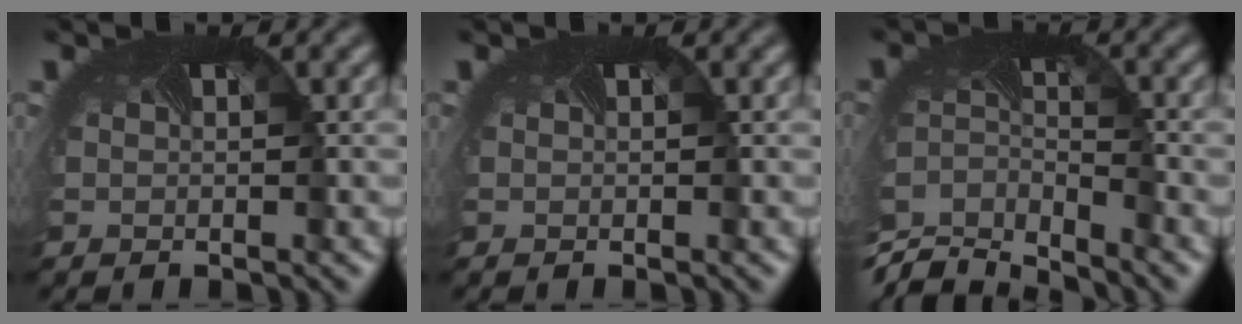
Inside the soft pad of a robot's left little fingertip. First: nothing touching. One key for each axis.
{"total": 0.0}
{"total": 6.2, "fx": -5.9, "fy": 1.2, "fz": 1.5, "tx": -0.051, "ty": -0.023, "tz": -0.115}